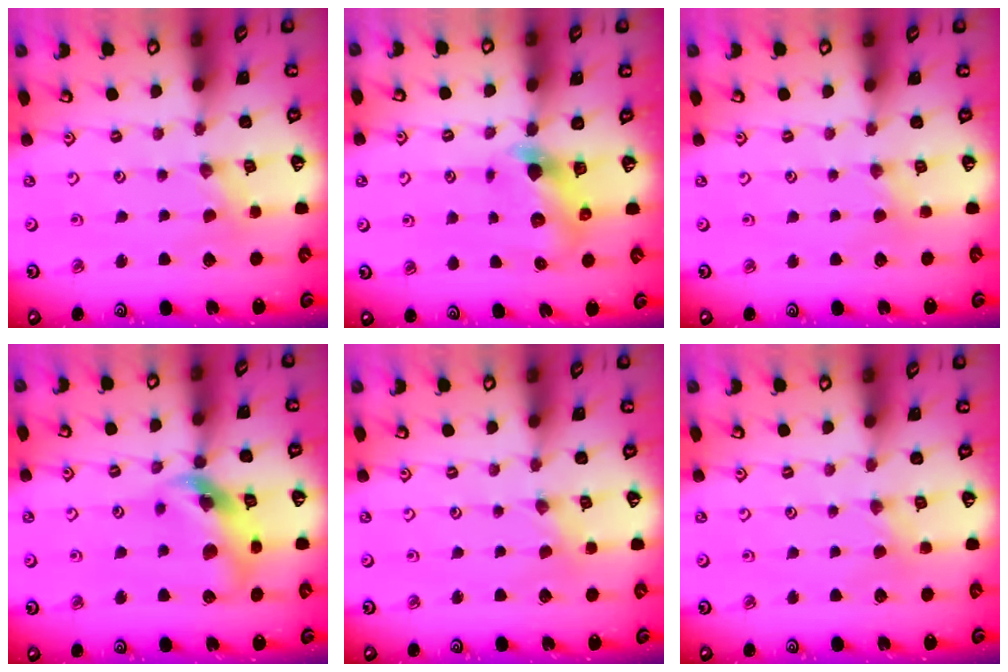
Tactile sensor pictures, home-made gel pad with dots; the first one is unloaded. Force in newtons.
{"total": 5.4, "press": 5.4, "slide": 0.5}
{"total": 0.9, "press": 0.8, "slide": 0.3}
{"total": 14.5, "press": 14.4, "slide": 1.9}
{"total": 0.0}
{"total": 0.9, "press": 0.8, "slide": 0.3}